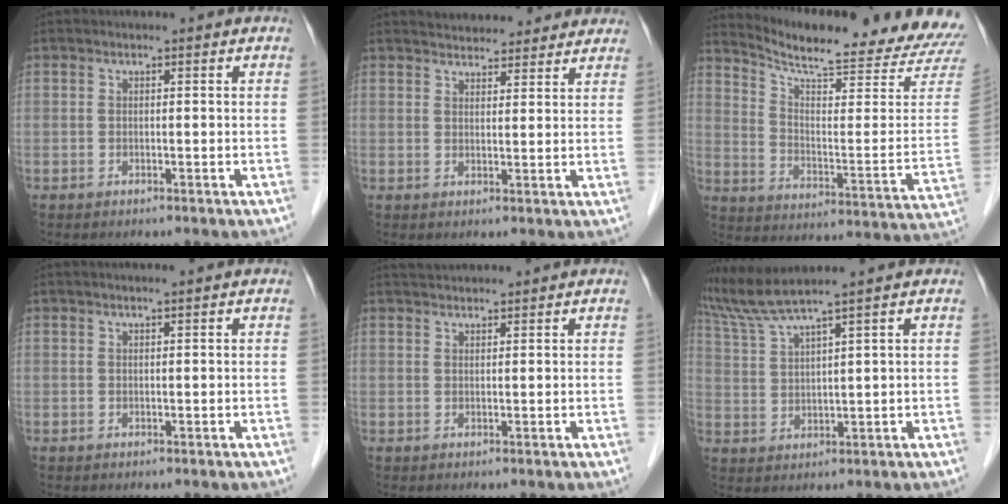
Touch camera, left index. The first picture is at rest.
{"total": 9.9, "force": [9.2, 2.7, 2.2], "torque": [-0.017, 0.023, 0.111]}
{"total": 23.1, "force": [22.0, 0.1, 7.0], "torque": [-0.120, -0.117, 0.279]}
{"total": 1.0, "force": [0.8, -0.2, 0.6], "torque": [-0.011, 0.005, 0.017]}
{"total": 3.1, "force": [3.1, 0.3, 0.4], "torque": [-0.008, 0.034, 0.054]}
{"total": 7.4, "force": [6.3, -2.3, 3.2], "torque": [-0.076, 0.007, 0.129]}